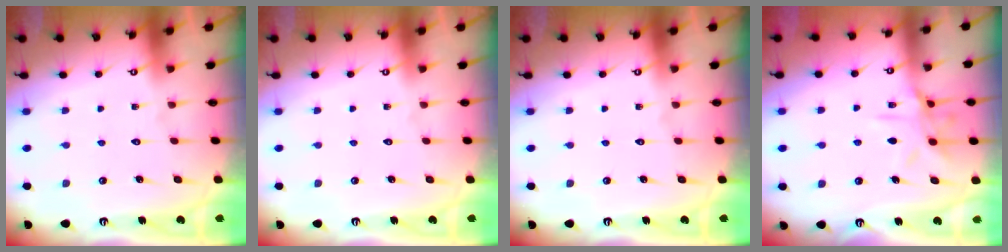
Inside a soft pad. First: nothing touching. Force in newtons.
{"total": 0.0}
{"total": 0.0}
{"total": 10.4, "press": 10.4, "slide": 0.9}